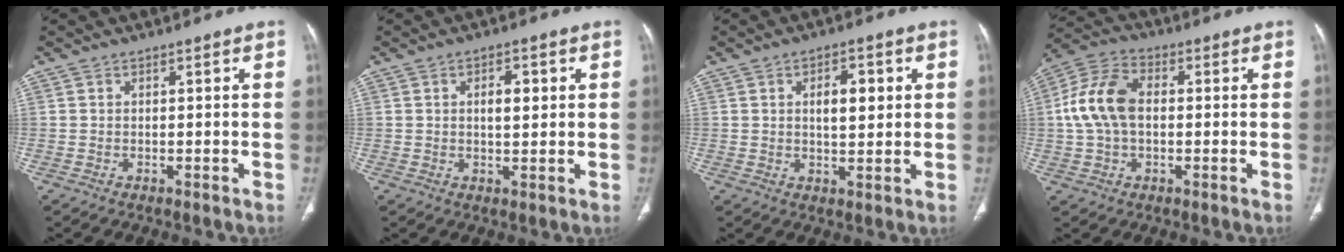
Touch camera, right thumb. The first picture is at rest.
{"total": 4.2, "force": [1.0, 2.0, 3.6], "torque": [-0.048, -0.003, 0.015]}
{"total": 6.1, "force": [1.5, 2.9, 5.2], "torque": [-0.066, -0.005, 0.023]}
{"total": 11.2, "force": [0.4, 7.3, 8.5], "torque": [-0.173, 0.027, 0.002]}